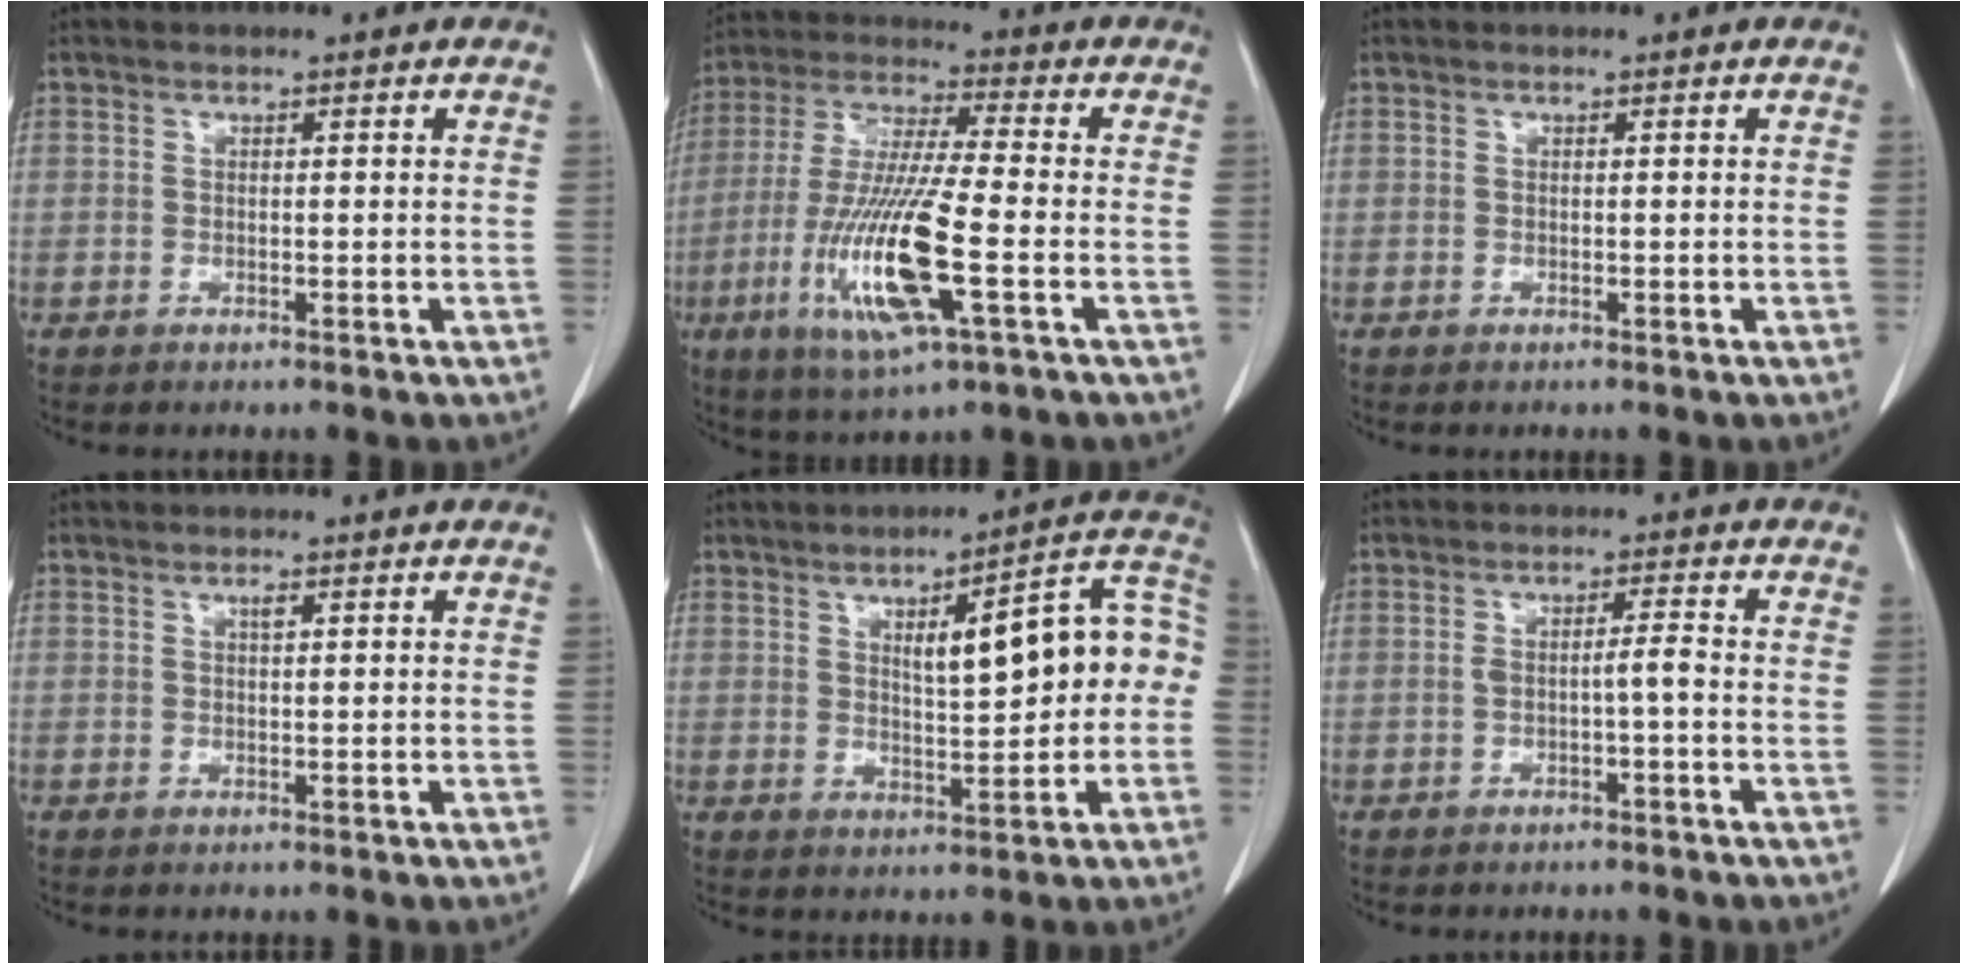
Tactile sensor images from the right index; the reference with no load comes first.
{"total": 16.1, "force": [-4.7, 1.4, 15.3], "torque": [-0.316, -0.022, -0.086]}
{"total": 0.0}
{"total": 0.9, "force": [0.5, 0.2, 0.7], "torque": [-0.011, -0.001, 0.008]}
{"total": 12.5, "force": [1.2, 3.1, 12.1], "torque": [-0.157, 0.040, 0.019]}
{"total": 2.7, "force": [-0.6, 0.1, 2.6], "torque": [-0.045, 0.006, -0.010]}